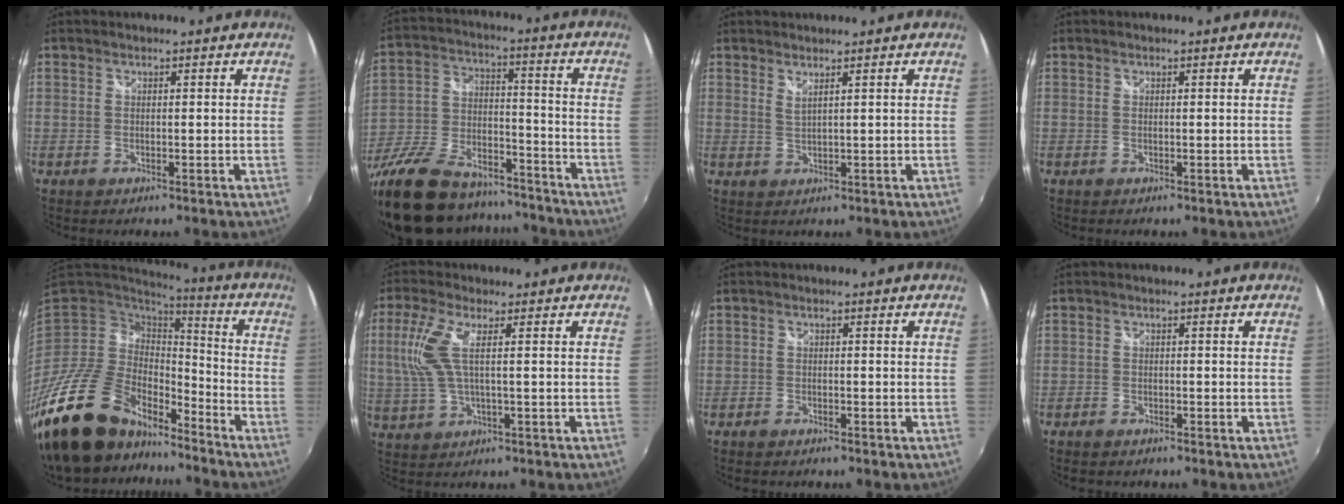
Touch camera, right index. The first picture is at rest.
{"total": 28.0, "force": [-21.6, 11.5, 13.5], "torque": [-0.286, -0.007, -0.338]}
{"total": 1.3, "force": [1.1, -0.2, 0.6], "torque": [-0.014, -0.002, 0.020]}
{"total": 0.0}
{"total": 23.9, "force": [-18.2, 10.8, 11.1], "torque": [-0.235, -0.020, -0.316]}
{"total": 7.1, "force": [1.1, 1.4, 6.9], "torque": [-0.152, 0.004, 0.028]}
{"total": 1.9, "force": [-1.7, 0.6, 0.5], "torque": [-0.015, -0.010, -0.032]}
{"total": 2.3, "force": [-2.1, 0.7, 0.7], "torque": [-0.020, -0.011, -0.037]}